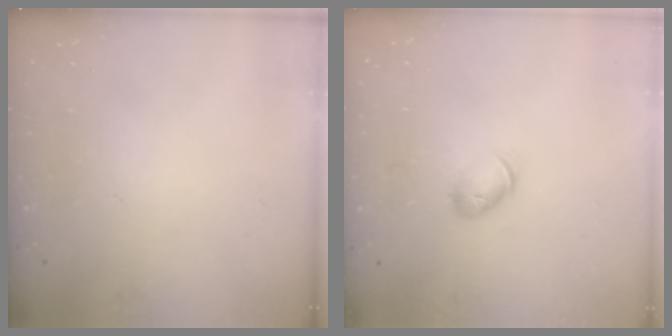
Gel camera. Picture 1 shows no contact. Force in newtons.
{"total": 7.0, "press": 6.9, "slide": 1.1}